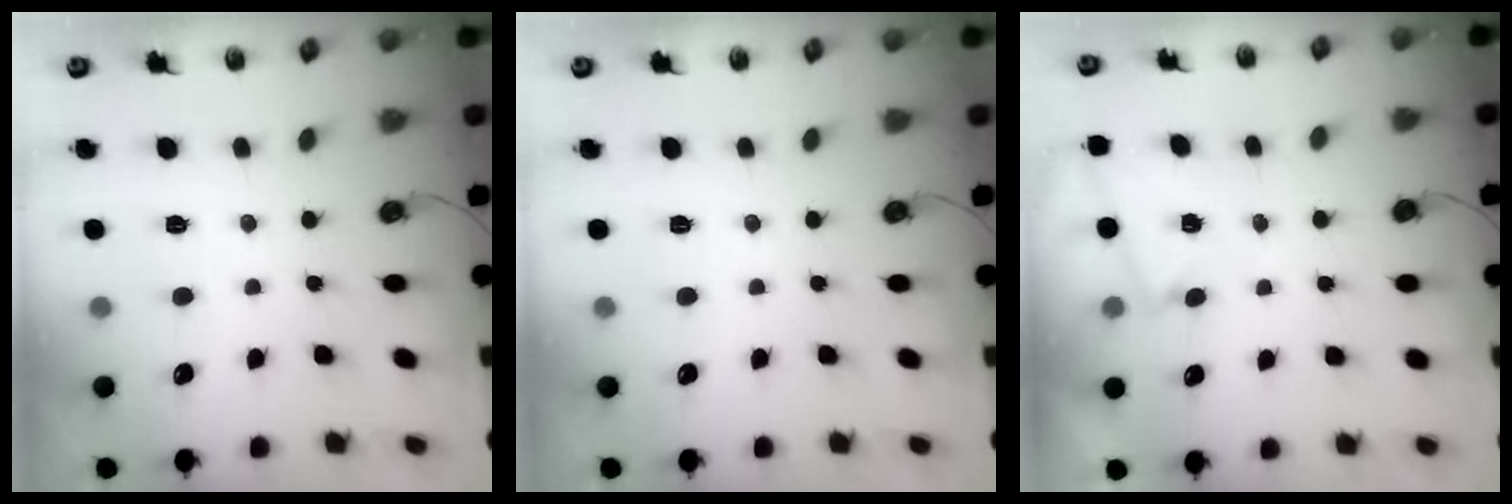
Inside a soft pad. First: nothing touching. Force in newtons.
{"total": 0.0}
{"total": 2.8, "press": 1.5, "slide": 2.3}